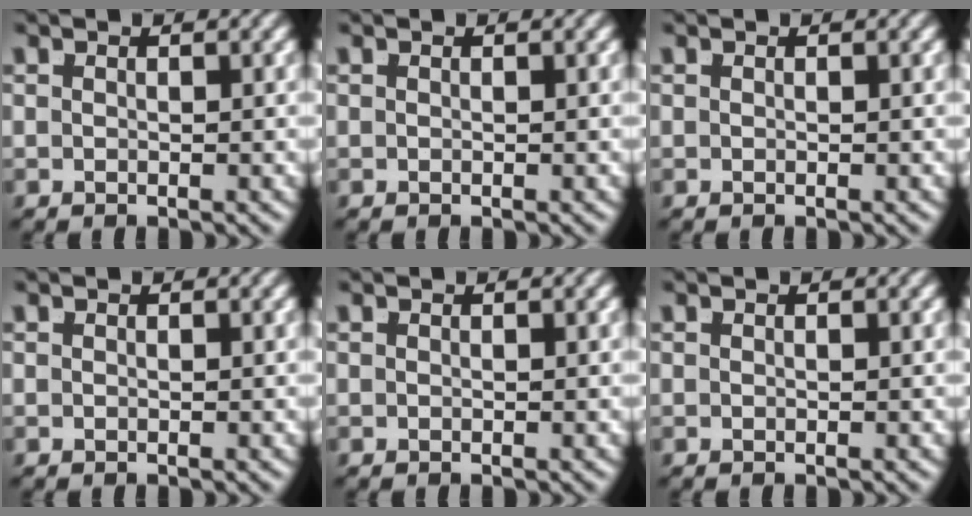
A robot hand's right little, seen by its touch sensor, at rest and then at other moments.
{"total": 0.0}
{"total": 0.0}
{"total": 0.0}
{"total": 0.0}
{"total": 0.0}